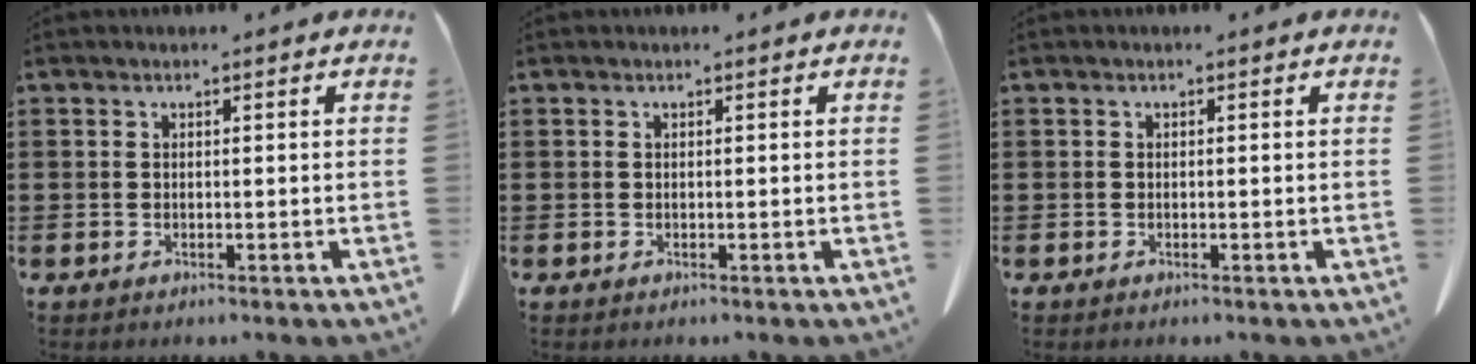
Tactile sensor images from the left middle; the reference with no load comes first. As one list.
[{"total": 0.0}, {"total": 0.0}]